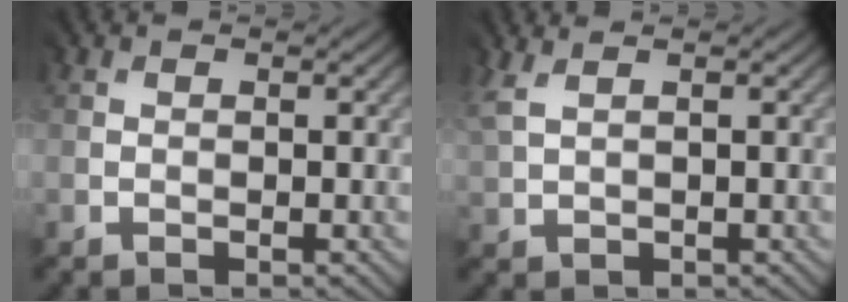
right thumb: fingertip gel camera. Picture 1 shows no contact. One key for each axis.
{"total": 2.8, "fx": 2.0, "fy": 1.2, "fz": 1.5, "tx": -0.049, "ty": 0.011, "tz": 0.047}